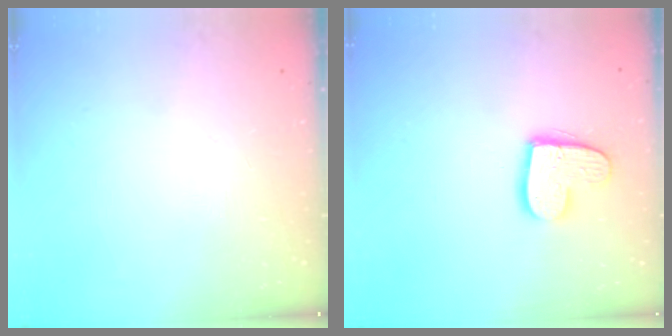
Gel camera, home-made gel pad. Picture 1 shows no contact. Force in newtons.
{"total": 13.1, "press": 13.1, "slide": 0.9}